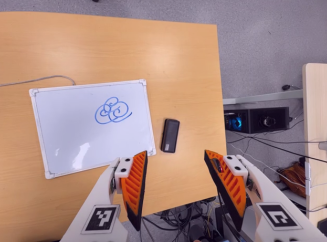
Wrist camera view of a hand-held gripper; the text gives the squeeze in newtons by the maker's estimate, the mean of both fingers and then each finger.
{"total": 0.0}